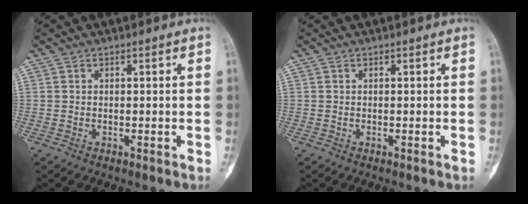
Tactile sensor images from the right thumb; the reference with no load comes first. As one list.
[{"total": 0.0}]